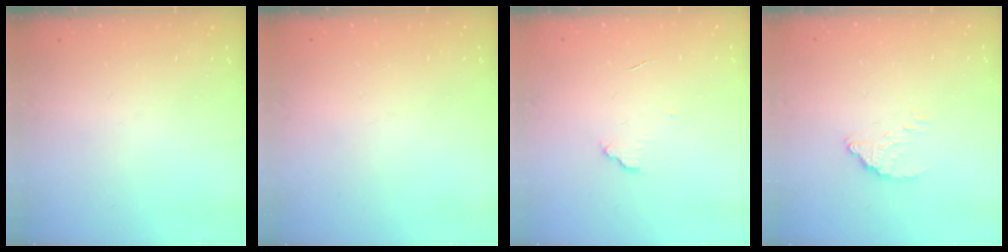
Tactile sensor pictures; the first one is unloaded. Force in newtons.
{"total": 2.3, "press": 2.3, "slide": 0.1}
{"total": 5.2, "press": 5.1, "slide": 0.4}
{"total": 3.4, "press": 3.4, "slide": 0.2}